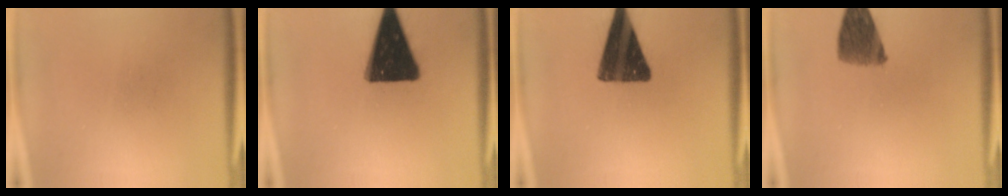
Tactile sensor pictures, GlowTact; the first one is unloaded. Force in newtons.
{"total": 17.6}
{"total": 15.2}
{"total": 7.4}